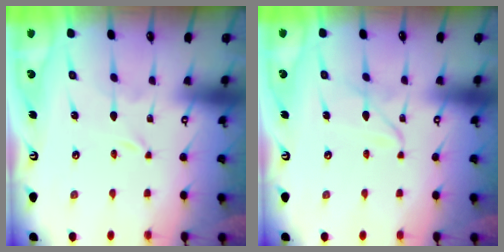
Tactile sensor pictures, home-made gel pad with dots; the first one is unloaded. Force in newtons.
{"total": 3.9, "press": 3.9, "slide": 0.3}